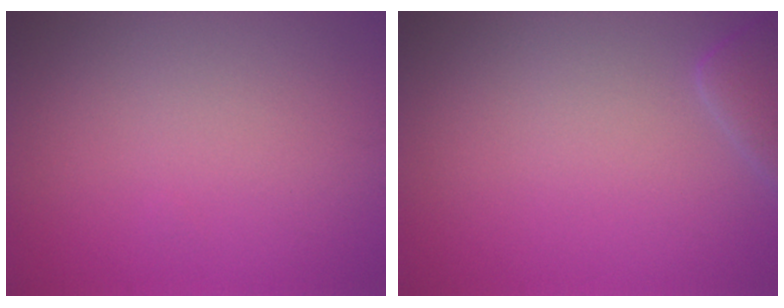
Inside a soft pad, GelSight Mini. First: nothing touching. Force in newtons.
{"total": 2.3, "press": 2.2, "slide": 0.4}